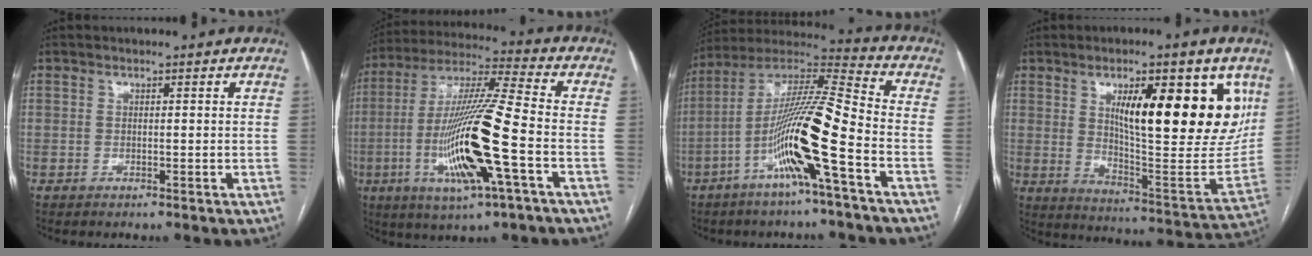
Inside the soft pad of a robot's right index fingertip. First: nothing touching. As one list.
[{"total": 18.4, "force": [-4.8, 0.8, 17.8], "torque": [-0.356, -0.013, -0.091]}, {"total": 16.0, "force": [-5.9, -0.4, 14.9], "torque": [-0.285, 0.004, -0.116]}, {"total": 22.3, "force": [8.6, 5.6, 19.8], "torque": [-0.266, -0.006, 0.138]}]